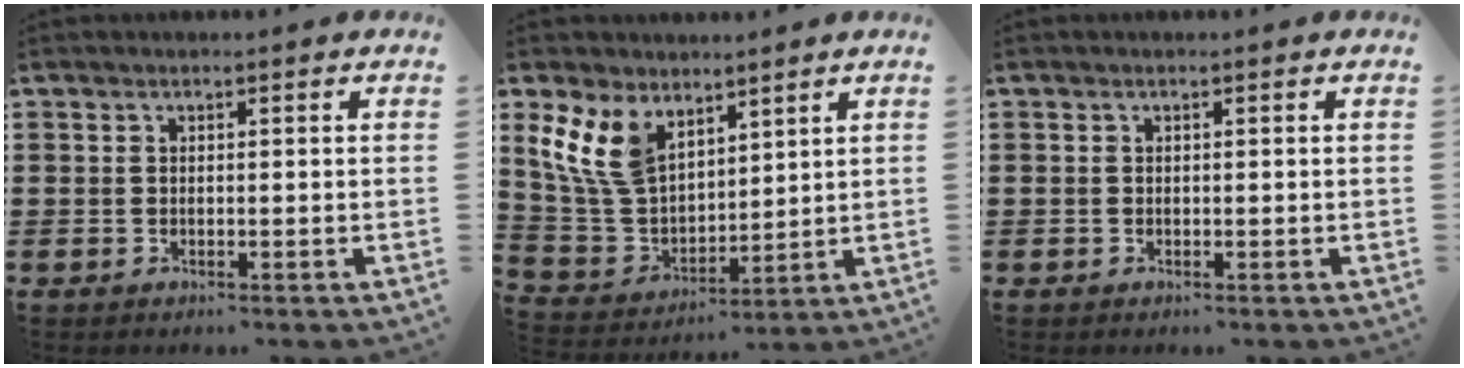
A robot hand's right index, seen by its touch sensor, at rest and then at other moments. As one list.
[{"total": 9.9, "force": [5.7, 6.0, 5.4], "torque": [-0.153, -0.011, 0.108]}, {"total": 0.0}]